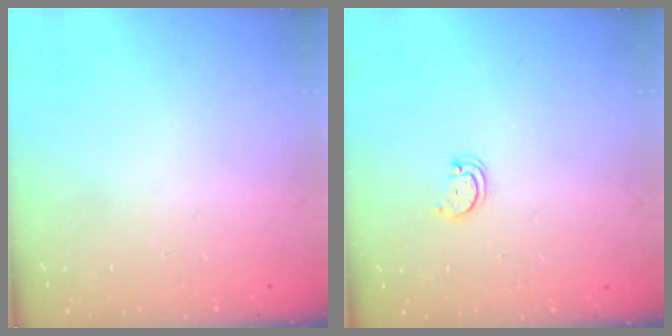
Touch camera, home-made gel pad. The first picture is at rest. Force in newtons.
{"total": 2.2, "press": 2.1, "slide": 0.4}